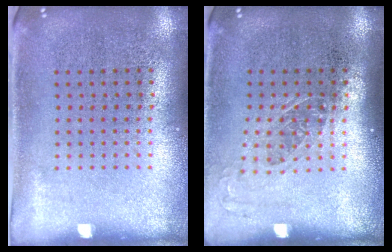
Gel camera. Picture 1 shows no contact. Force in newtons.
{"total": 1.2, "press": 0.9, "slide": 0.7}